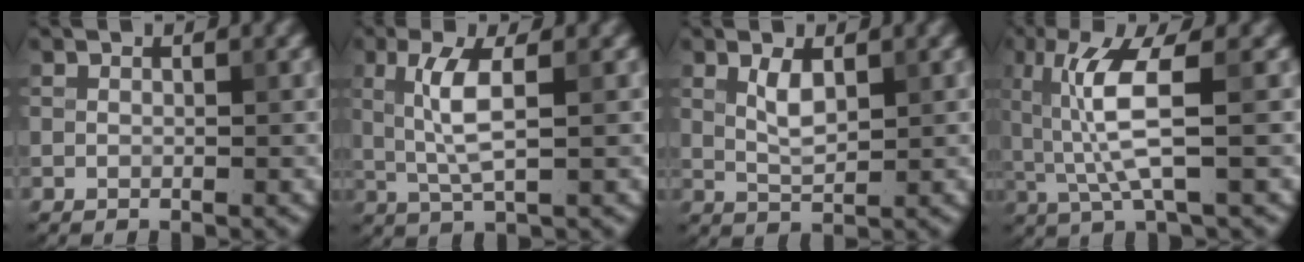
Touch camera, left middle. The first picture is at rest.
{"total": 3.9, "force": [0.6, 0.8, 3.7], "torque": [-0.080, 0.001, 0.014]}
{"total": 2.3, "force": [1.0, 0.9, 1.9], "torque": [-0.041, -0.002, 0.022]}
{"total": 5.7, "force": [0.5, 1.0, 5.6], "torque": [-0.127, -0.002, 0.016]}